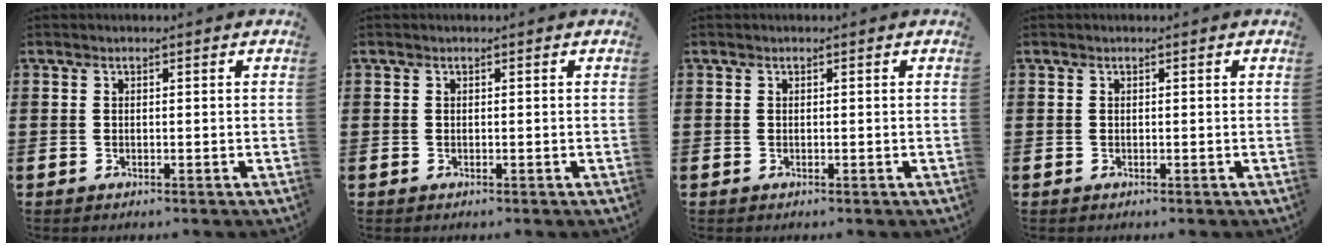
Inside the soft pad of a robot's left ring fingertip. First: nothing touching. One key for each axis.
{"total": 0.0}
{"total": 0.0}
{"total": 0.0}